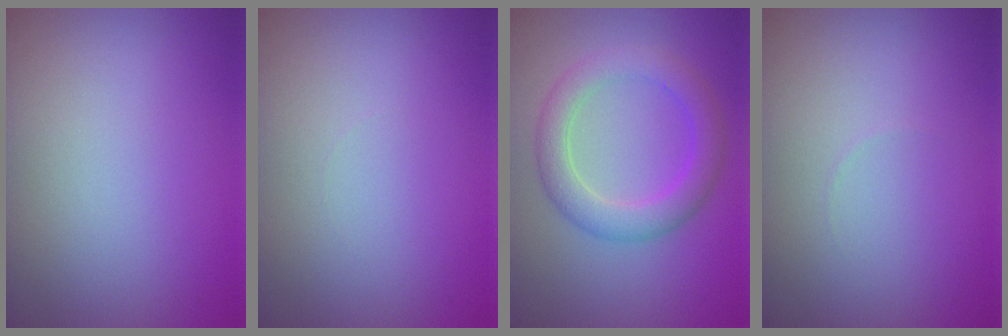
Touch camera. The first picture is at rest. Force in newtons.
{"total": 0.0}
{"total": 4.1, "press": 4.1, "slide": 0.0}
{"total": 0.0}